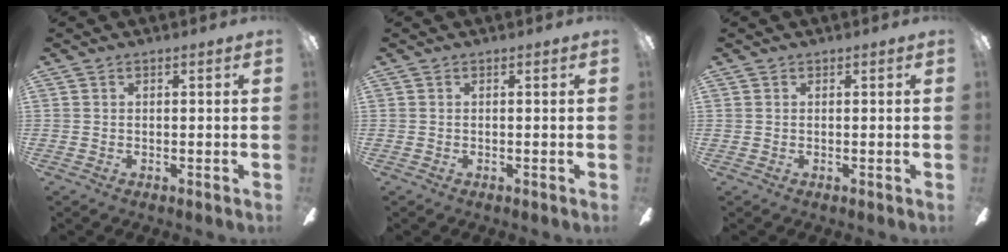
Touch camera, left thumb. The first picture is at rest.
{"total": 0.0}
{"total": 0.0}